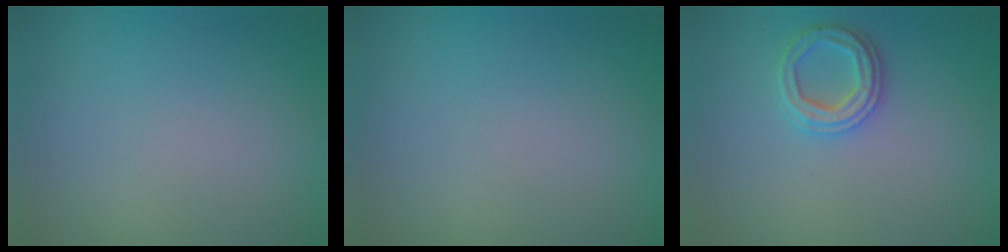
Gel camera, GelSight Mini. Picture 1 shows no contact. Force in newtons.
{"total": 0.0}
{"total": 2.7, "press": 2.7, "slide": 0.5}